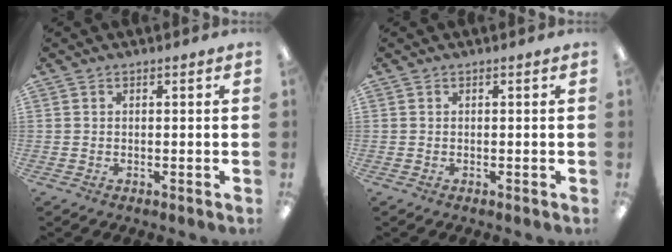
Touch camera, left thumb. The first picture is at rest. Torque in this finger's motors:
{"motor_torque": [-0.10, -0.06, 0.29, 0.24, 0.00]}